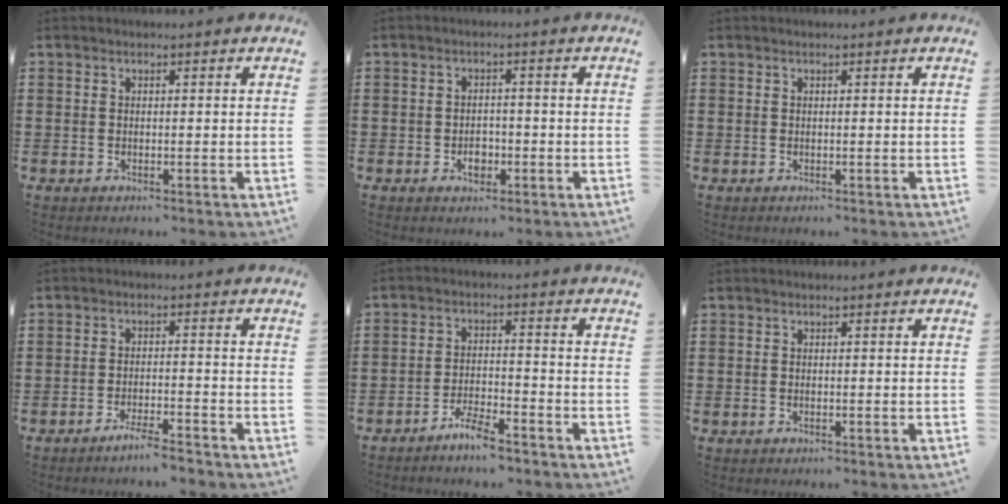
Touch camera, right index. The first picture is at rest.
{"total": 2.6, "force": [-1.0, 1.6, 1.8], "torque": [-0.028, -0.005, -0.020]}
{"total": 0.0}
{"total": 3.4, "force": [-3.1, 0.0, 1.6], "torque": [-0.033, 0.000, -0.061]}
{"total": 4.3, "force": [-3.8, 0.6, 2.0], "torque": [-0.049, 0.004, -0.078]}
{"total": 0.0}